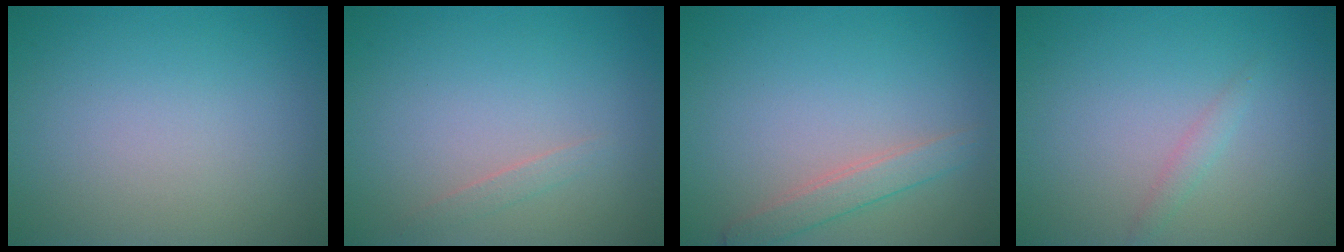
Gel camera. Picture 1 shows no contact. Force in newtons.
{"total": 0.8, "press": 0.8, "slide": 0.0}
{"total": 2.1, "press": 2.1, "slide": 0.1}
{"total": 0.9, "press": 0.9, "slide": 0.0}